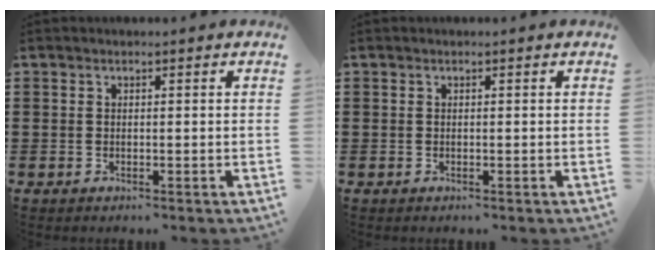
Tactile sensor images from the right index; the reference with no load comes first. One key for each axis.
{"total": 0.0}